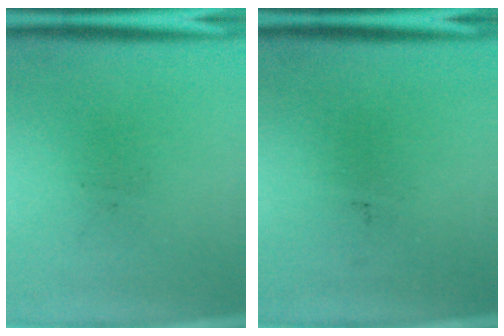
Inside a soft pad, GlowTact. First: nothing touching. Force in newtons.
{"total": 0.0}